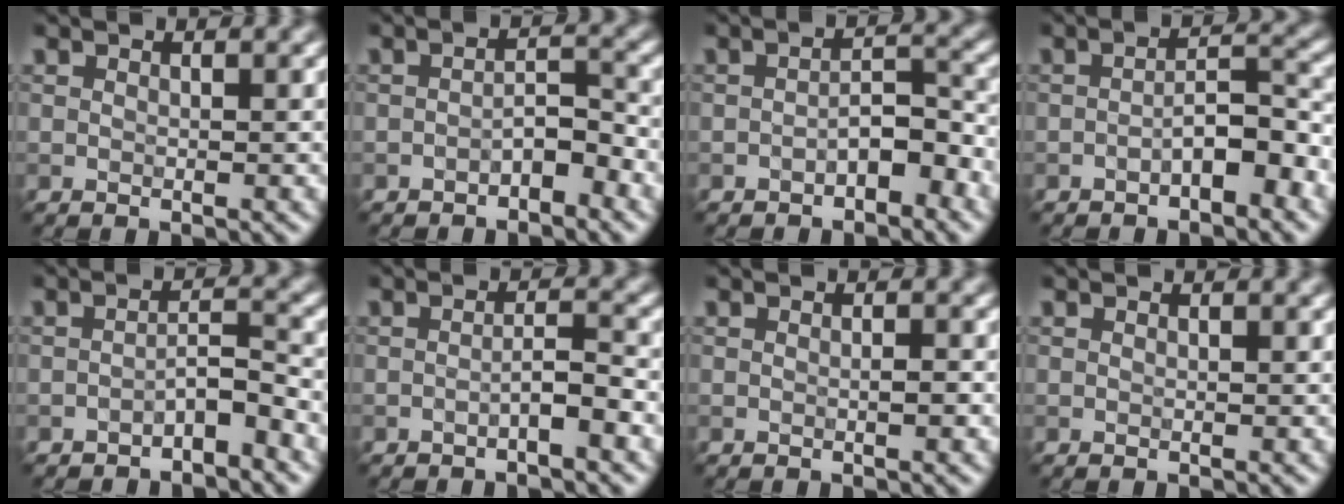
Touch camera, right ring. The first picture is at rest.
{"total": 2.2, "force": [-1.4, 0.9, 1.5], "torque": [-0.023, 0.010, -0.025]}
{"total": 2.9, "force": [-1.6, 1.2, 2.0], "torque": [-0.030, 0.013, -0.027]}
{"total": 3.2, "force": [-1.7, 1.0, 2.6], "torque": [-0.041, 0.015, -0.031]}
{"total": 2.3, "force": [-1.7, 0.5, 1.5], "torque": [-0.024, 0.013, -0.031]}
{"total": 1.8, "force": [-1.0, 0.2, 1.5], "torque": [-0.025, 0.008, -0.021]}
{"total": 0.8, "force": [-0.2, 0.1, 0.8], "torque": [-0.012, 0.001, -0.003]}
{"total": 0.0}